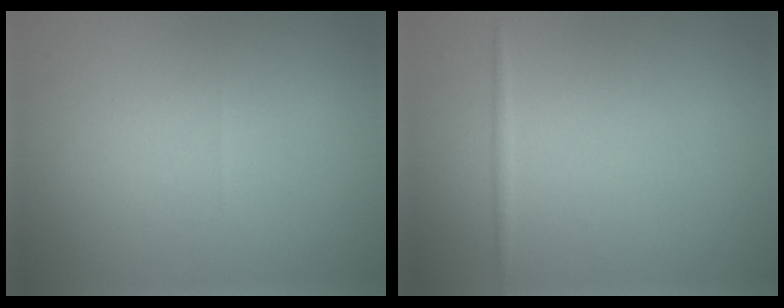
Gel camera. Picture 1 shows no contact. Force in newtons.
{"total": 0.6, "press": 0.6, "slide": 0.0}